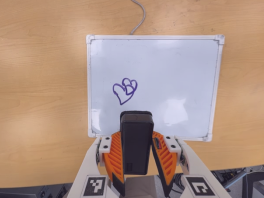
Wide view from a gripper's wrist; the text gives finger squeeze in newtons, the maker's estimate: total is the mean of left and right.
{"total": 6.9, "left": 5.4, "right": 8.5}